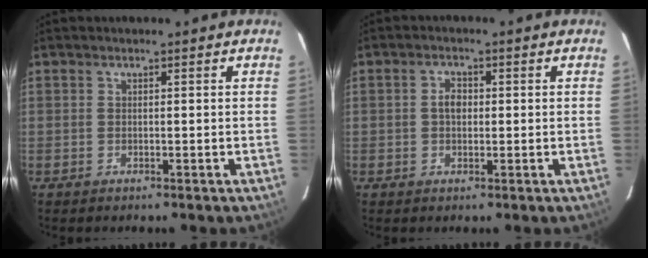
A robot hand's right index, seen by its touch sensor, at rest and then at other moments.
{"total": 2.5, "force": [0.1, 1.8, 1.8], "torque": [-0.032, 0.008, 0.000]}